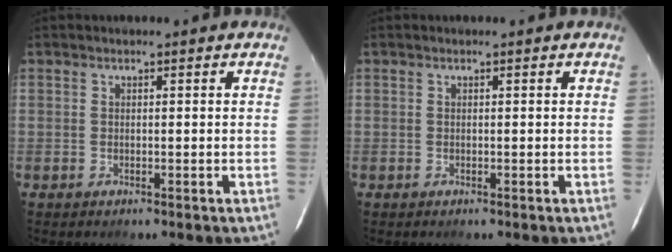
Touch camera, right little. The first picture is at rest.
{"total": 0.0}